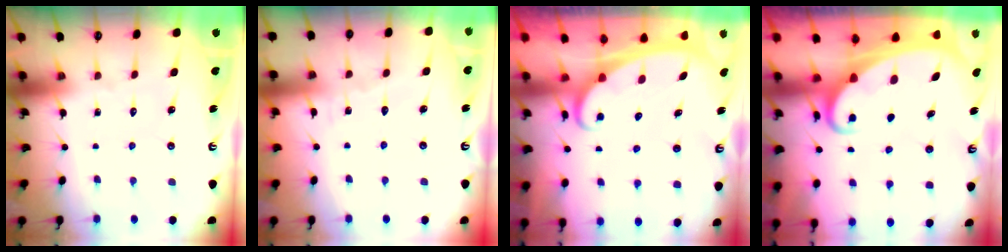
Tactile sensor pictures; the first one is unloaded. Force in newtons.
{"total": 3.3, "press": 3.3, "slide": 0.4}
{"total": 2.3, "press": 2.2, "slide": 0.3}
{"total": 3.7, "press": 3.7, "slide": 0.4}